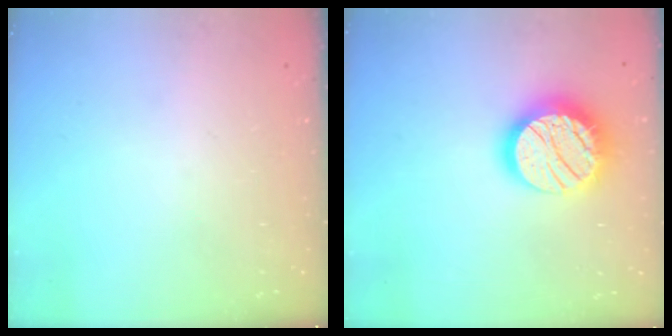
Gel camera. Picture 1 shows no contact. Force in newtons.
{"total": 18.5, "press": 18.5, "slide": 1.0}